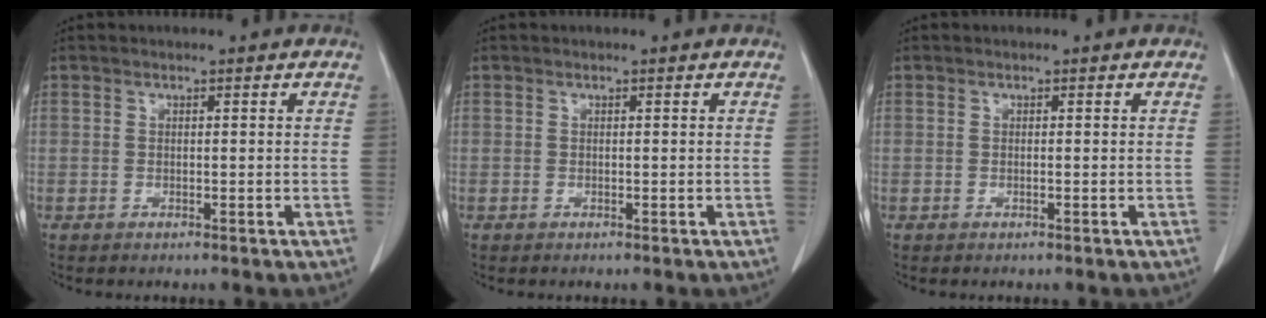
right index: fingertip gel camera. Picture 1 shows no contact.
{"total": 0.0}
{"total": 0.0}